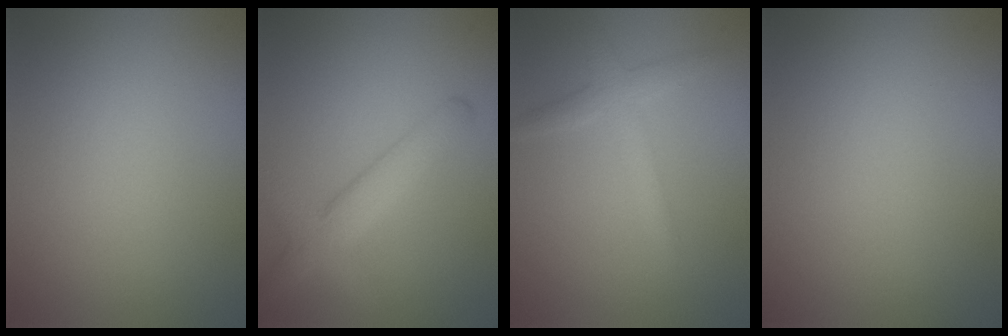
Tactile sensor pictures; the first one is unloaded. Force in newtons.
{"total": 3.8, "press": 3.8, "slide": 0.2}
{"total": 2.3, "press": 2.3, "slide": 0.0}
{"total": 0.0}